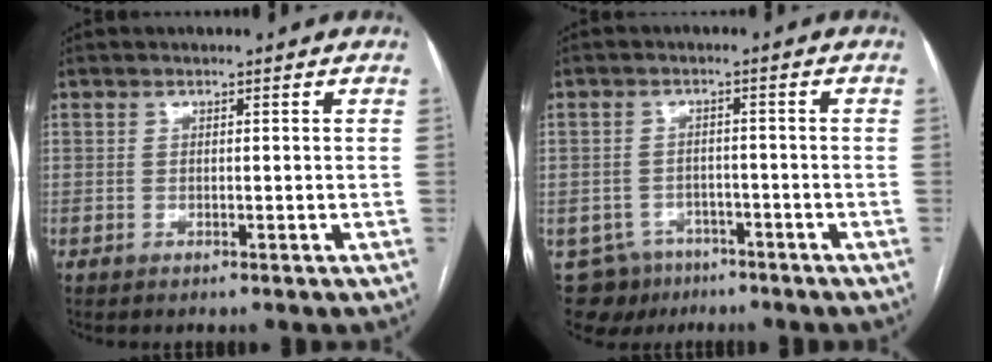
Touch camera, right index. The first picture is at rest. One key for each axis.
{"total": 6.9, "fx": -4.5, "fy": 5.2, "fz": 0.7, "tx": -0.007, "ty": 0.011, "tz": -0.063}